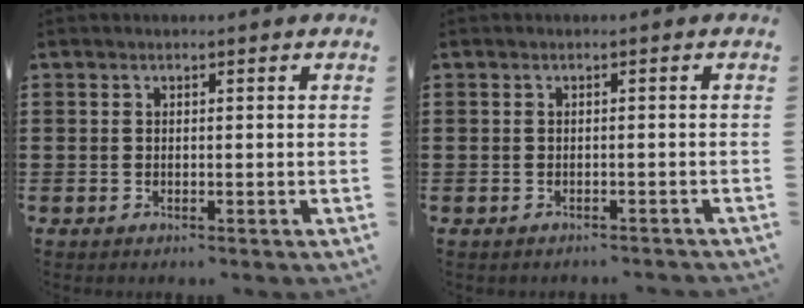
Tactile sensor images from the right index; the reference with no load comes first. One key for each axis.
{"total": 0.9, "fx": -0.8, "fy": 0.0, "fz": 0.1, "tx": -0.005, "ty": -0.003, "tz": -0.017}